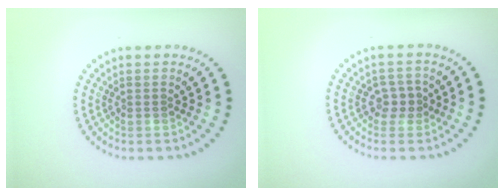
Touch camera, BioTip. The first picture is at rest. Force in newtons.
{"total": 1.9, "press": 1.8, "slide": 0.7}